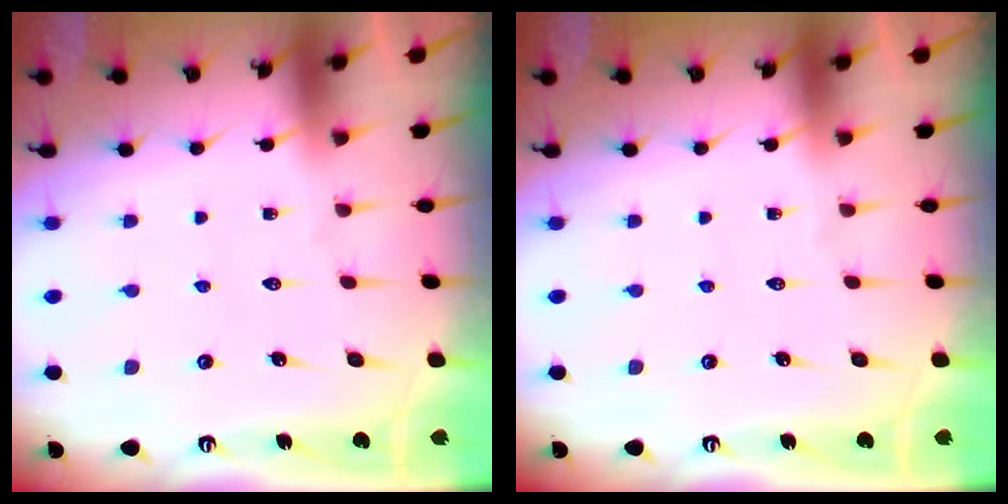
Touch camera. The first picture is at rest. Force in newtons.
{"total": 0.0}